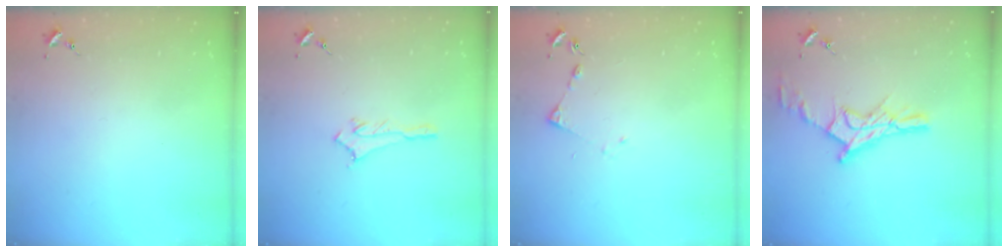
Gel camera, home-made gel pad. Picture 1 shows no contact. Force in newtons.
{"total": 2.9, "press": 2.9, "slide": 0.3}
{"total": 4.1, "press": 4.1, "slide": 0.5}
{"total": 14.2, "press": 14.2, "slide": 1.1}